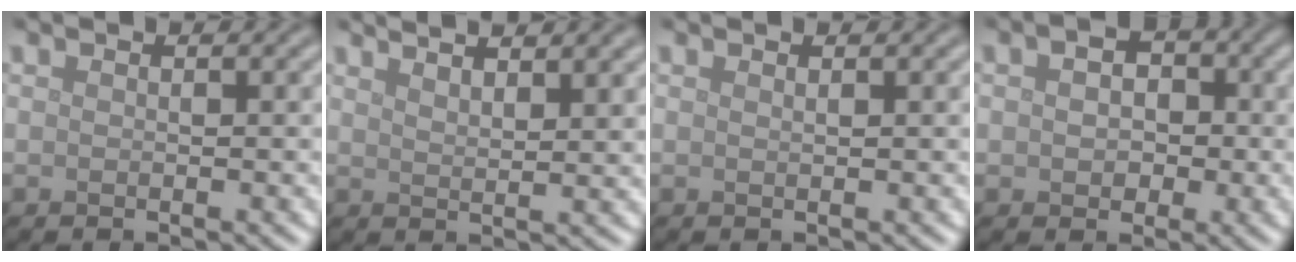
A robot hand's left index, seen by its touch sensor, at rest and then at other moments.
{"total": 4.7, "force": [3.7, 1.1, 2.7], "torque": [-0.016, 0.020, 0.033]}
{"total": 0.5, "force": [0.4, 0.2, 0.4], "torque": [0.000, 0.001, 0.006]}
{"total": 3.7, "force": [0.3, 2.8, 2.4], "torque": [-0.030, 0.003, -0.005]}